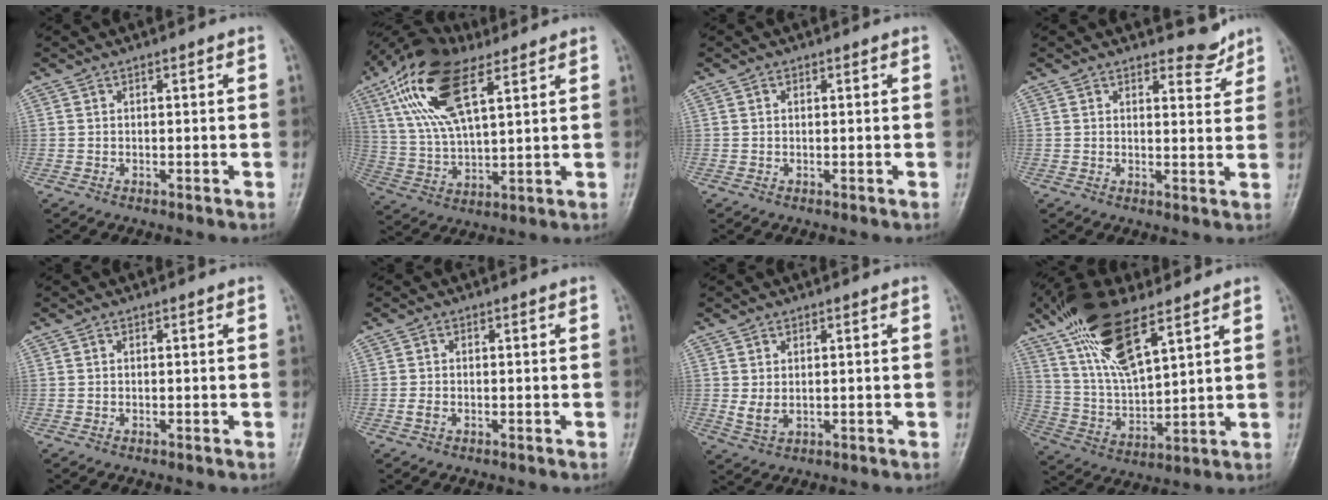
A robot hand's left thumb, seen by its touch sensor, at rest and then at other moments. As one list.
[{"total": 17.7, "force": [8.6, 7.4, 13.6], "torque": [-0.256, -0.007, 0.159]}, {"total": 0.6, "force": [0.2, 0.5, 0.3], "torque": [-0.003, 0.000, 0.003]}, {"total": 3.7, "force": [3.3, 1.4, 0.6], "torque": [0.008, -0.031, 0.043]}, {"total": 0.0}, {"total": 1.5, "force": [-0.5, 1.1, 1.0], "torque": [-0.023, 0.002, -0.012]}, {"total": 3.3, "force": [0.4, 2.1, 2.5], "torque": [-0.047, -0.008, 0.014]}, {"total": 16.9, "force": [10.2, 6.2, 12.0], "torque": [-0.215, -0.032, 0.202]}]